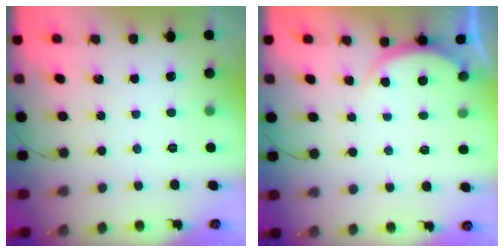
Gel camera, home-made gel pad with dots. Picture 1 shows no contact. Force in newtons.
{"total": 3.0, "press": 2.9, "slide": 0.5}